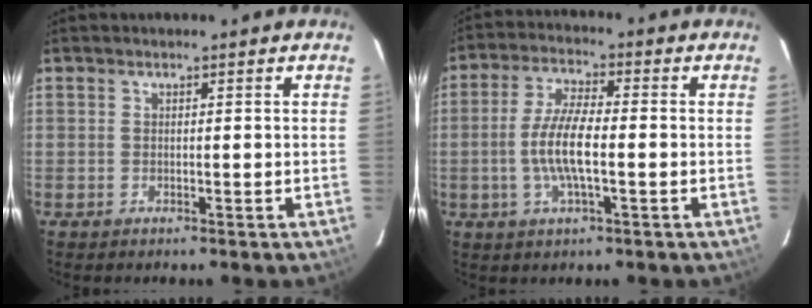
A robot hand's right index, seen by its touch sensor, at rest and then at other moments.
{"total": 8.3, "force": [-1.5, 2.1, 7.9], "torque": [-0.159, 0.001, -0.032]}